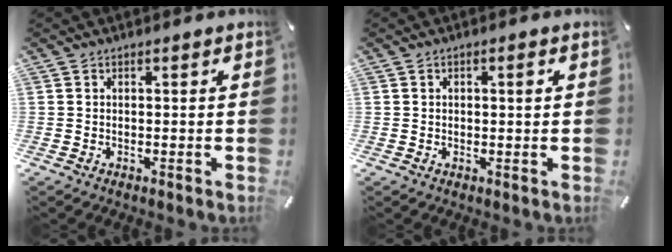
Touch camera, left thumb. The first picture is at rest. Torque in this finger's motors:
{"motor_torque": [-0.27, -0.51, 0.12, 0.09, -0.01]}